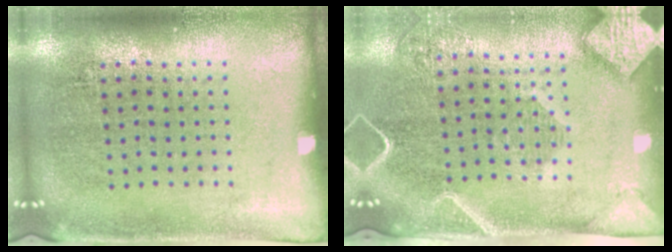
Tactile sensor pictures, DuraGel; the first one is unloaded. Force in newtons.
{"total": 2.5, "press": 1.9, "slide": 1.5}